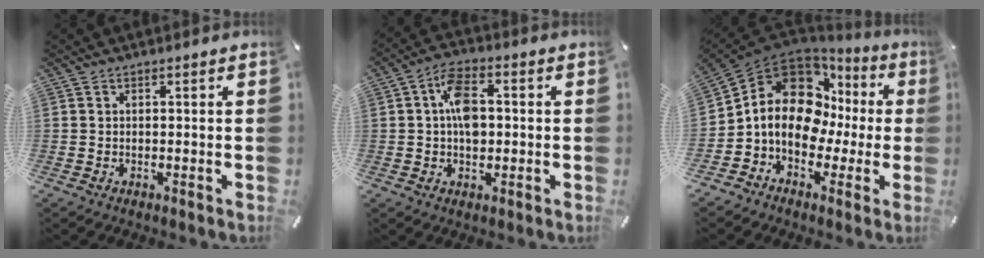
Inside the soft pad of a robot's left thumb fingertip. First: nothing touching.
{"total": 8.3, "force": [0.2, 5.1, 6.5], "torque": [-0.116, 0.007, 0.002]}
{"total": 14.9, "force": [1.3, 11.7, 9.2], "torque": [-0.175, -0.013, 0.019]}